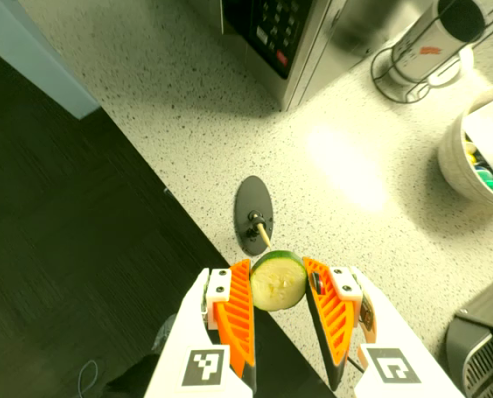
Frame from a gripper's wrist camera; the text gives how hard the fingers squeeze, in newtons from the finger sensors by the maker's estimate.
{"total": 10.3, "left": 11.2, "right": 9.4}